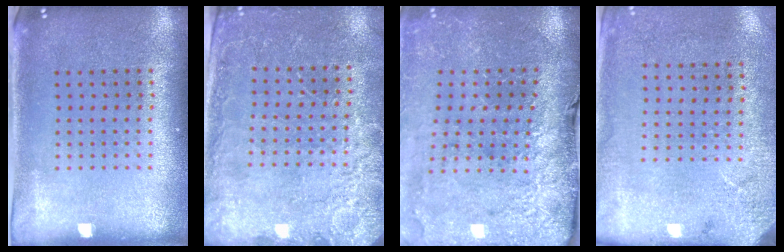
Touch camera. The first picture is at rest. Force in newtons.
{"total": 2.6, "press": 2.6, "slide": 0.3}
{"total": 3.3, "press": 3.0, "slide": 1.3}
{"total": 2.7, "press": 2.2, "slide": 1.5}